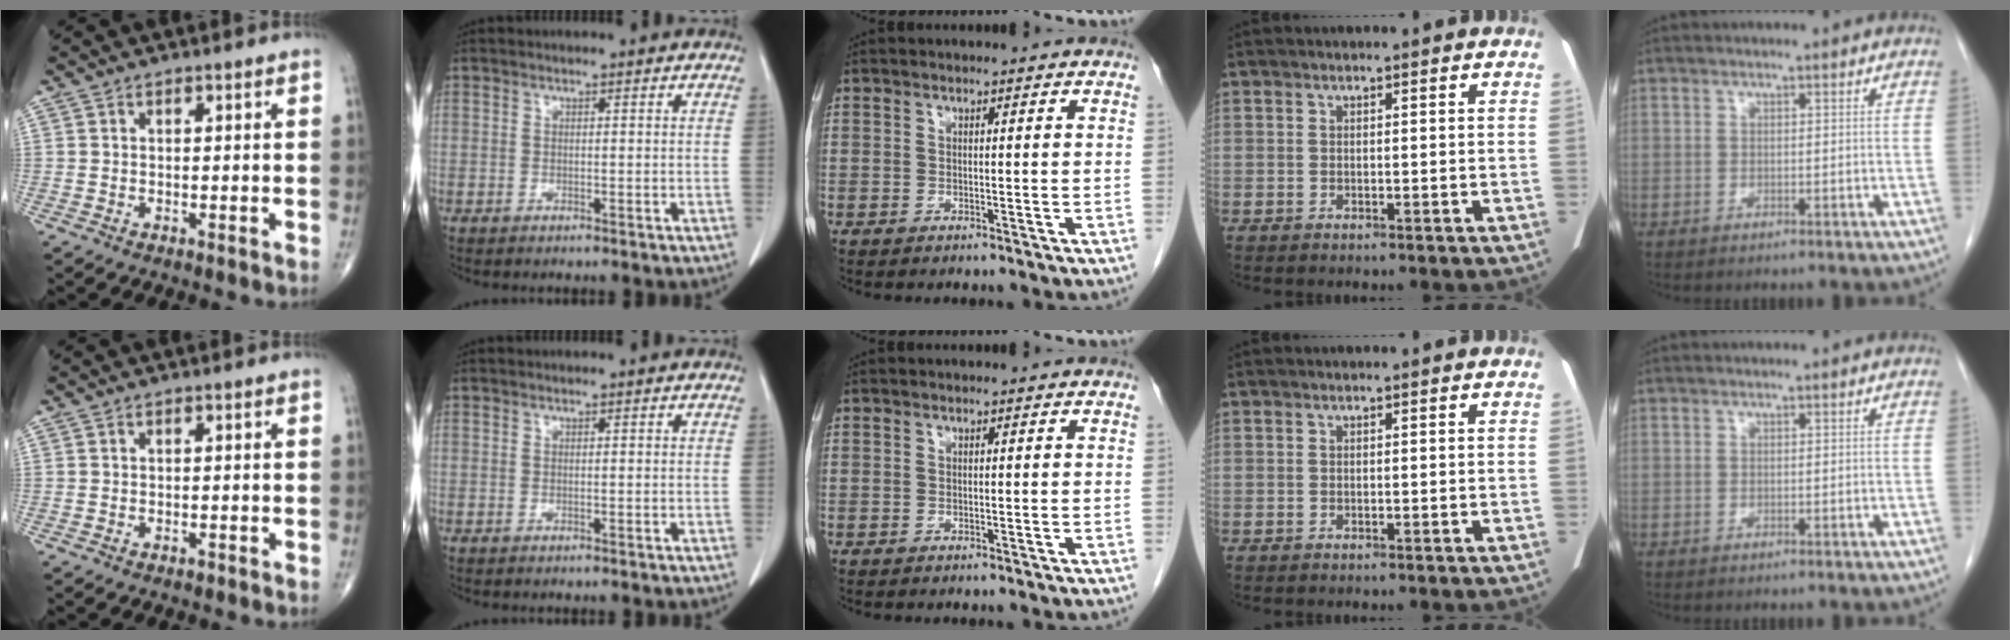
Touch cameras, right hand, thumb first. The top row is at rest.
{"thumb": {"total": 0.6, "force": [-0.4, 0.4, 0.3], "torque": [-0.003, 0.000, -0.009]}}